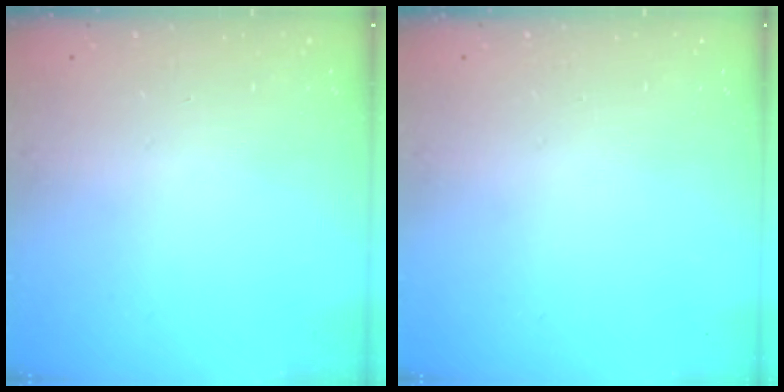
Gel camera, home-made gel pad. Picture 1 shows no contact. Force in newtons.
{"total": 0.0}